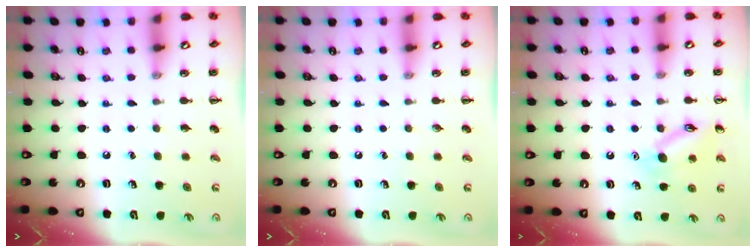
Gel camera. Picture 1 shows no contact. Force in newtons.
{"total": 0.0}
{"total": 12.0, "press": 12.0, "slide": 0.8}